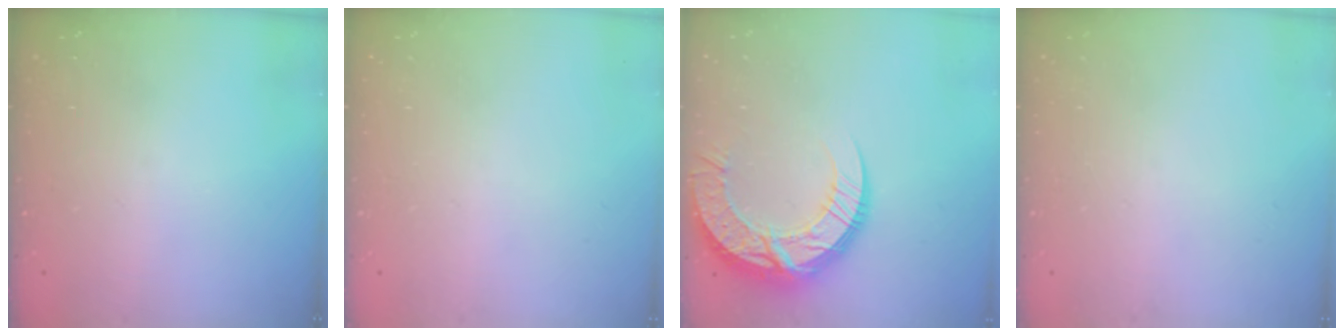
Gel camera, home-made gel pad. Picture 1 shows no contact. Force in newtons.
{"total": 0.0}
{"total": 16.6, "press": 16.5, "slide": 1.4}
{"total": 0.0}